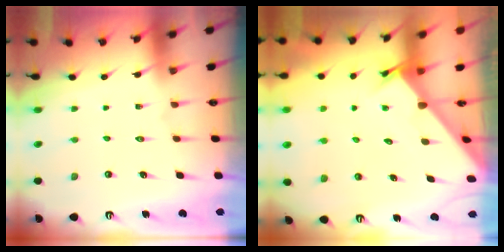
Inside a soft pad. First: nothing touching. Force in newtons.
{"total": 2.6, "press": 2.6, "slide": 0.3}